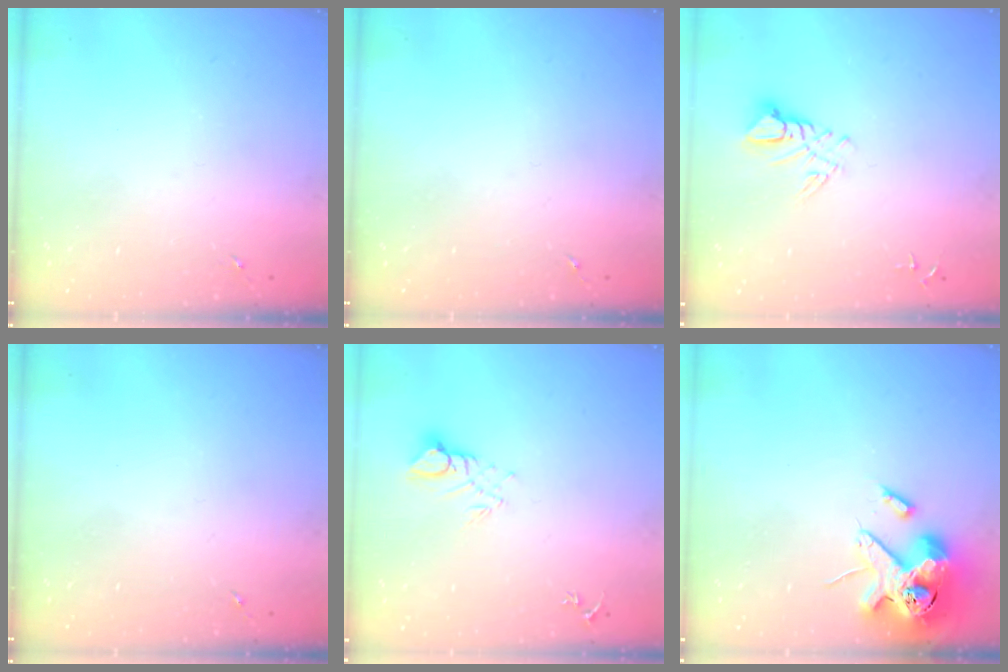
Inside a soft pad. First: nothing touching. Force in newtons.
{"total": 0.0}
{"total": 7.1, "press": 7.1, "slide": 0.7}
{"total": 0.0}
{"total": 5.2, "press": 5.2, "slide": 0.4}
{"total": 15.3, "press": 15.1, "slide": 2.6}